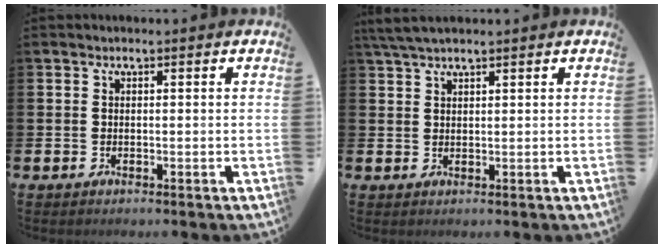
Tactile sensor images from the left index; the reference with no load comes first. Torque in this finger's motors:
{"motor_torque": [0.00, -0.12, 0.45, 0.16]}